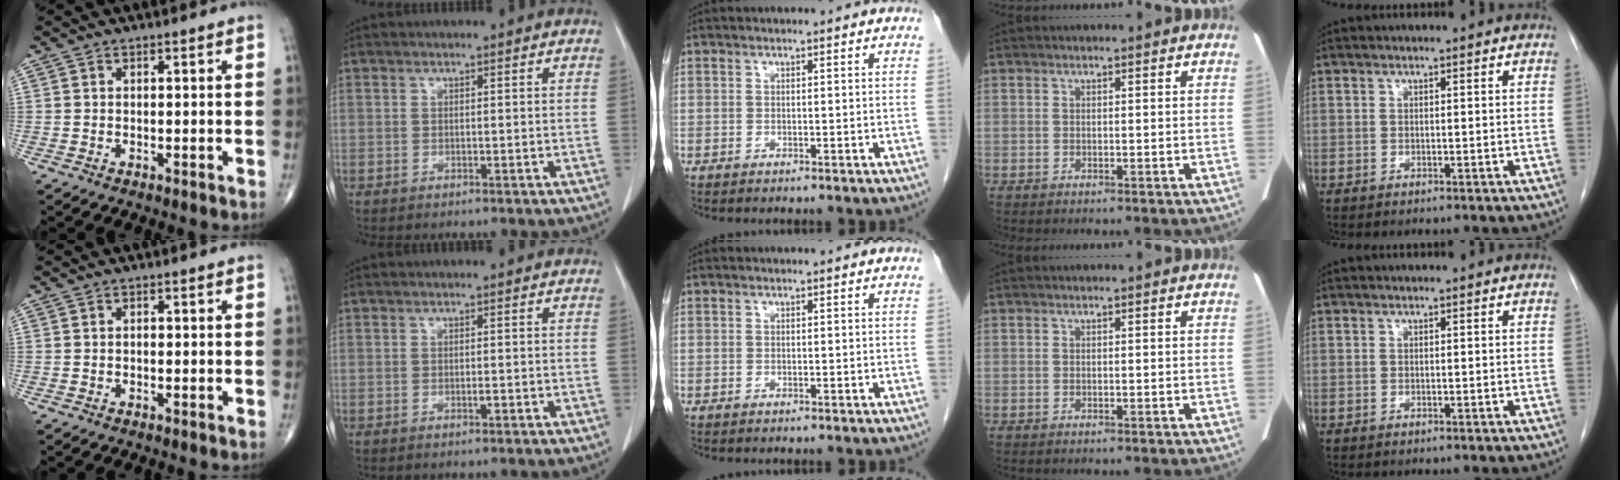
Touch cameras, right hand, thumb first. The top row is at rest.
{"thumb": {"total": 0.6, "force": [-0.1, 0.4, 0.4], "torque": [-0.006, 0.001, -0.005]}, "index": {"total": 0.8, "force": [-0.3, 0.1, 0.7], "torque": [-0.015, 0.000, -0.004]}}